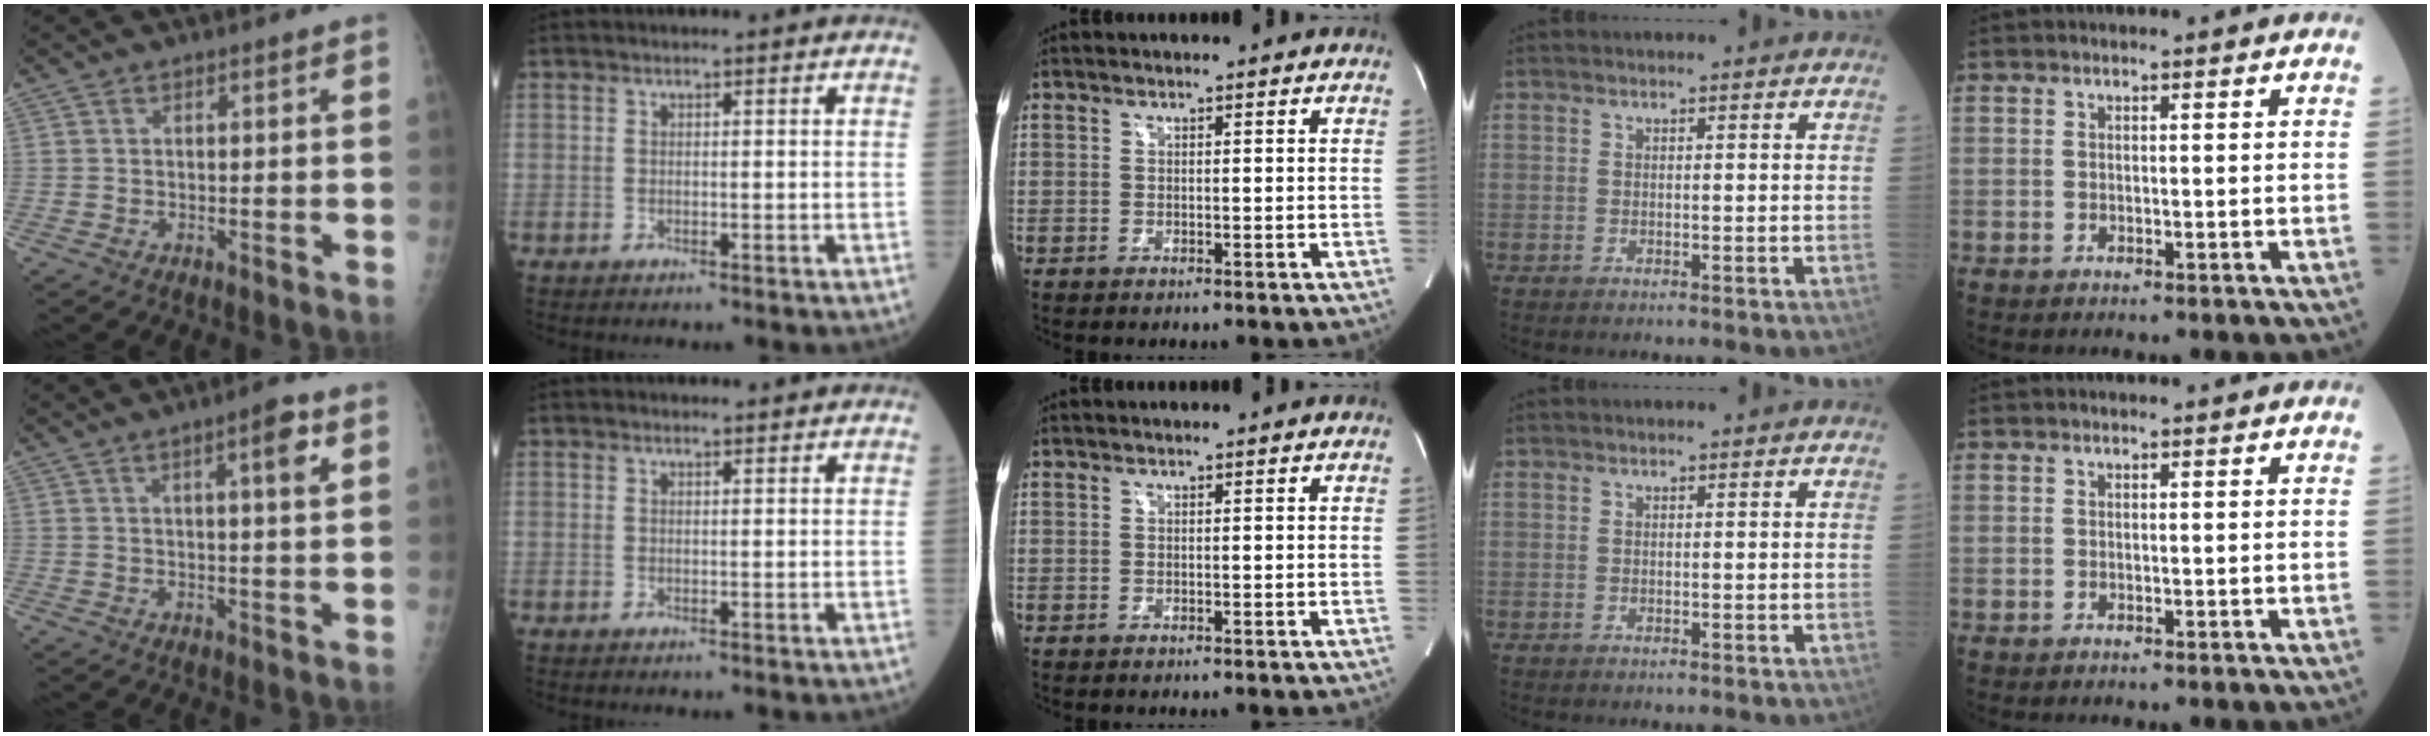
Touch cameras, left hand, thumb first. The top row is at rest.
{"thumb": {"total": 5.4, "force": [2.3, 0.8, 4.9], "torque": [-0.069, -0.005, 0.031]}, "index": {"total": 1.6, "force": [1.5, 0.3, 0.5], "torque": [-0.015, 0.010, 0.017]}}